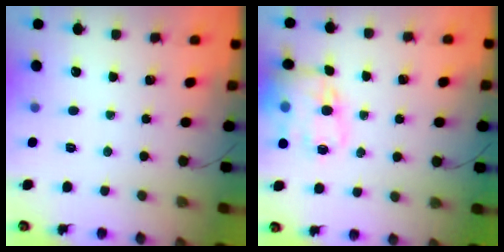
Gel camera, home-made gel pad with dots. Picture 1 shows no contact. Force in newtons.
{"total": 16.6, "press": 16.2, "slide": 3.5}